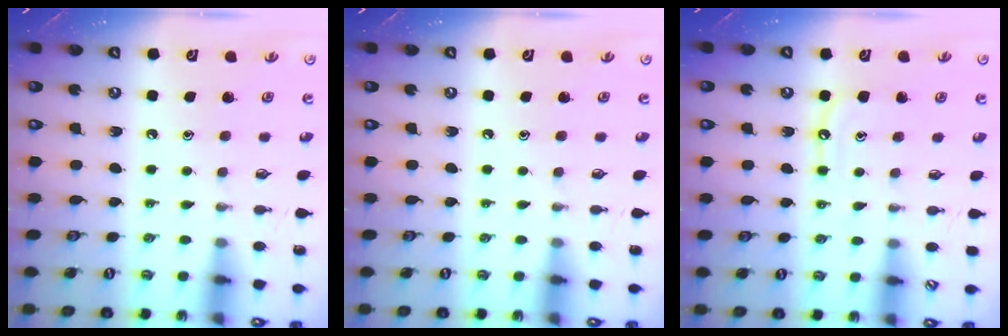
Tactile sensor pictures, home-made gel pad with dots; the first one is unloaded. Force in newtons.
{"total": 0.0}
{"total": 6.4, "press": 6.4, "slide": 0.6}